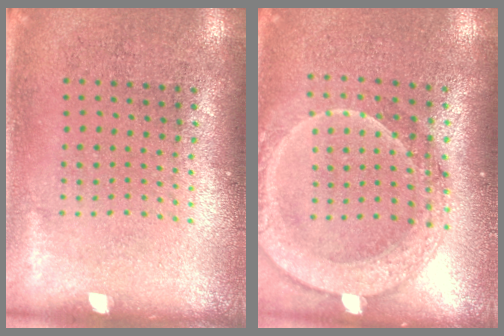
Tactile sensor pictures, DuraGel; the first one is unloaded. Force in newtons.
{"total": 2.1, "press": 1.9, "slide": 0.8}